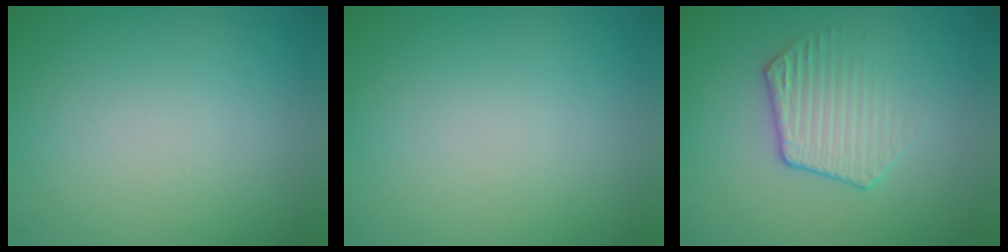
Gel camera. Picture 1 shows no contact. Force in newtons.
{"total": 0.0}
{"total": 2.3, "press": 1.8, "slide": 1.4}